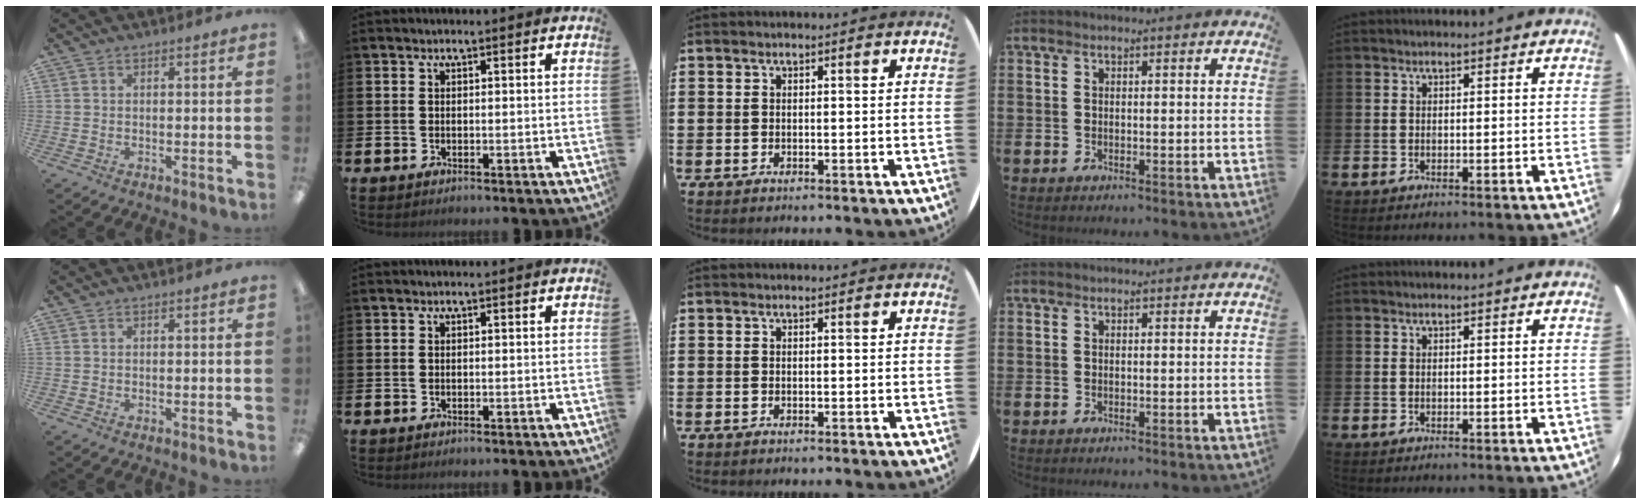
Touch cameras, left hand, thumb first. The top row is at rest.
{}